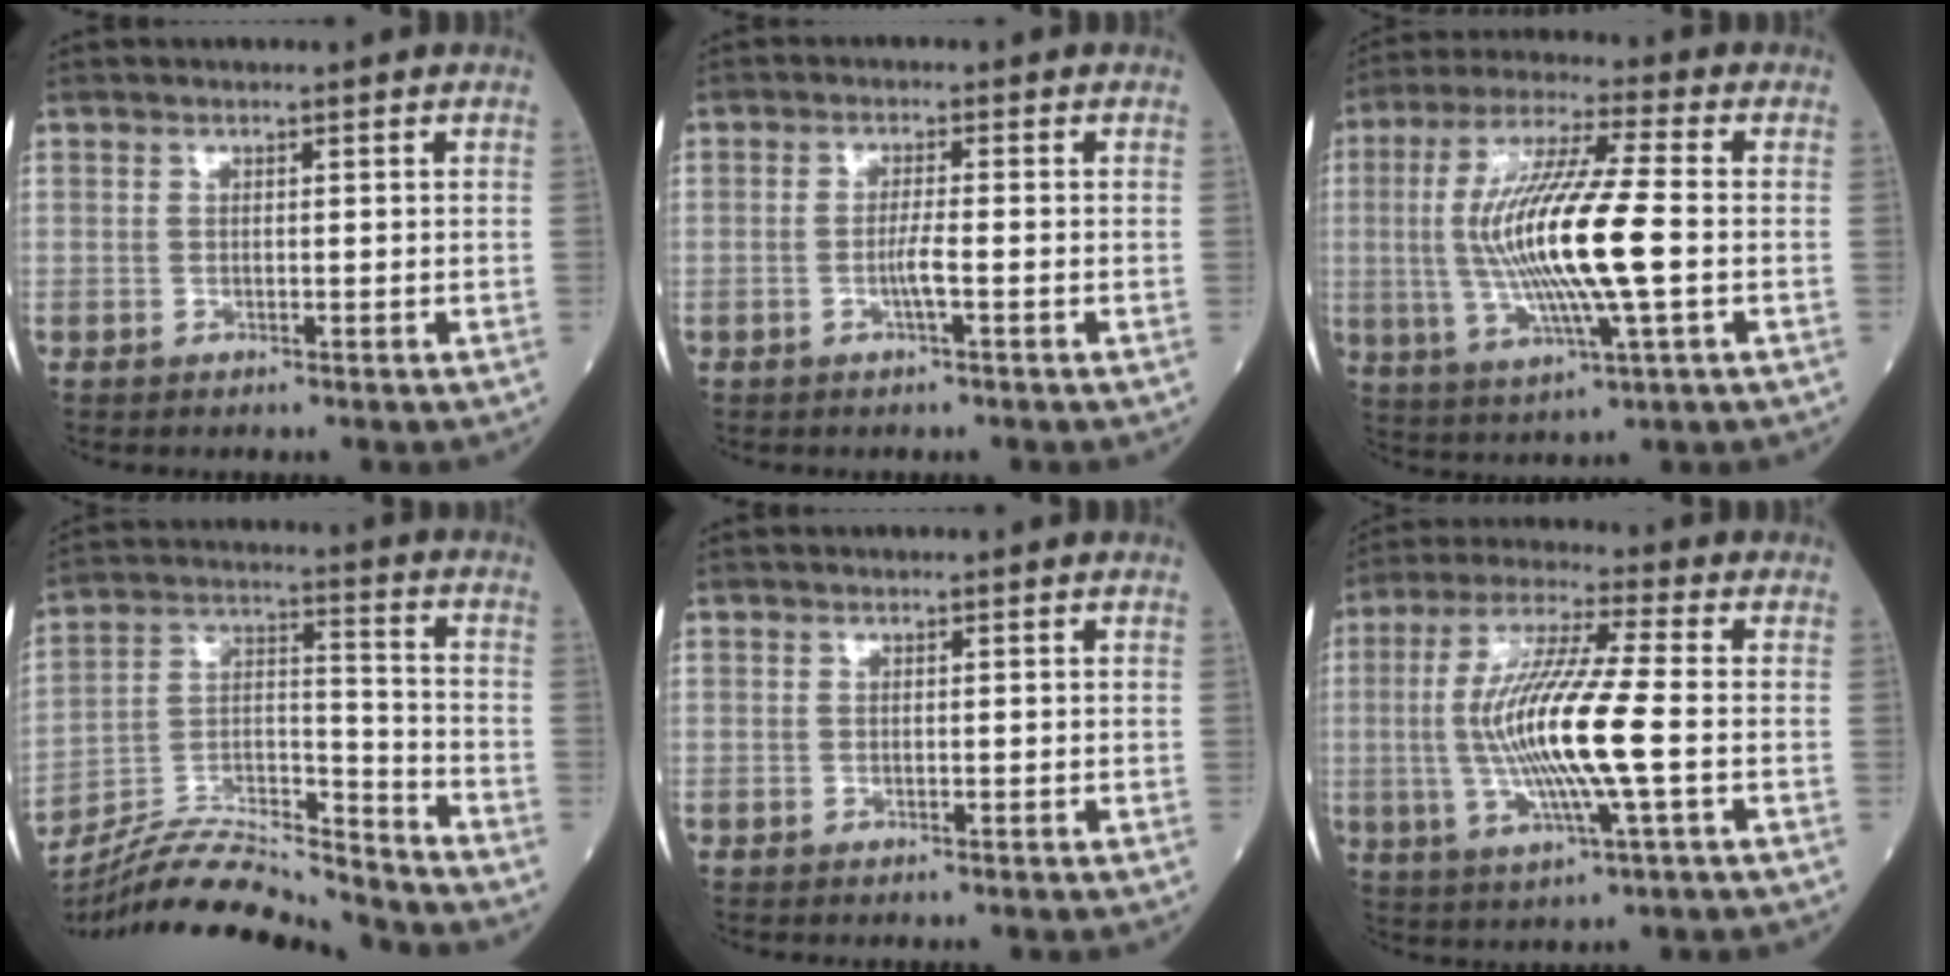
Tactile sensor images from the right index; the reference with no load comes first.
{"total": 2.2, "force": [-0.8, -0.3, 2.1], "torque": [-0.042, 0.000, -0.014]}
{"total": 16.1, "force": [-1.0, 1.5, 16.0], "torque": [-0.321, -0.001, -0.020]}
{"total": 16.5, "force": [-16.1, 0.5, 3.9], "torque": [-0.069, 0.029, -0.285]}
{"total": 0.0}
{"total": 14.1, "force": [-1.4, 0.7, 14.0], "torque": [-0.283, -0.002, -0.030]}